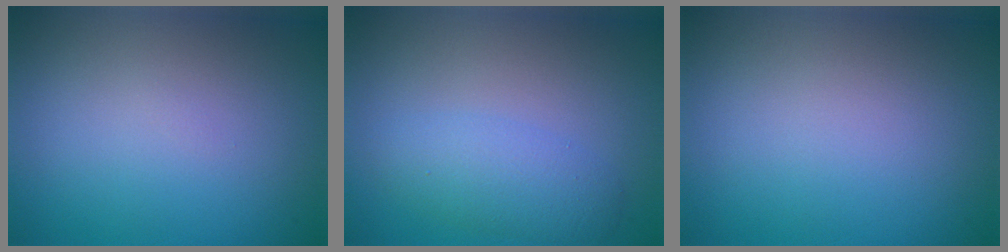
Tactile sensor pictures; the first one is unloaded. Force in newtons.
{"total": 3.0, "press": 3.0, "slide": 0.1}
{"total": 0.0}